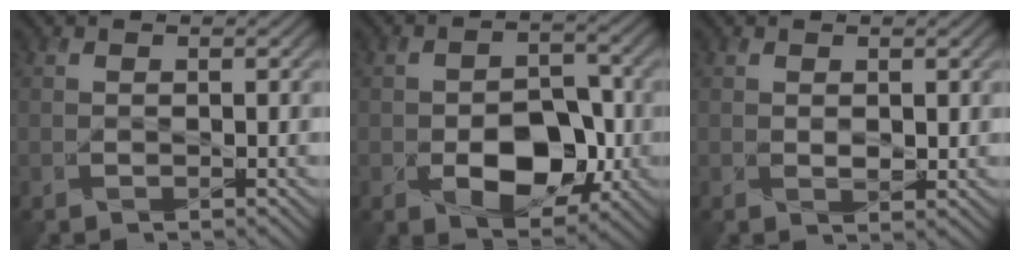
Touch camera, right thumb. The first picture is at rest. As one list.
[{"total": 8.7, "force": [-2.6, 5.5, 6.2], "torque": [-0.096, -0.007, -0.038]}, {"total": 1.3, "force": [0.4, 0.8, 1.0], "torque": [-0.021, -0.003, 0.012]}]